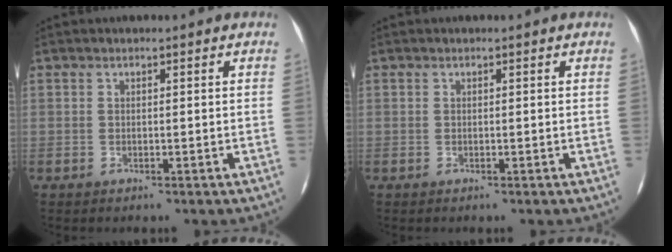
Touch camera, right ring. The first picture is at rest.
{"total": 0.0}